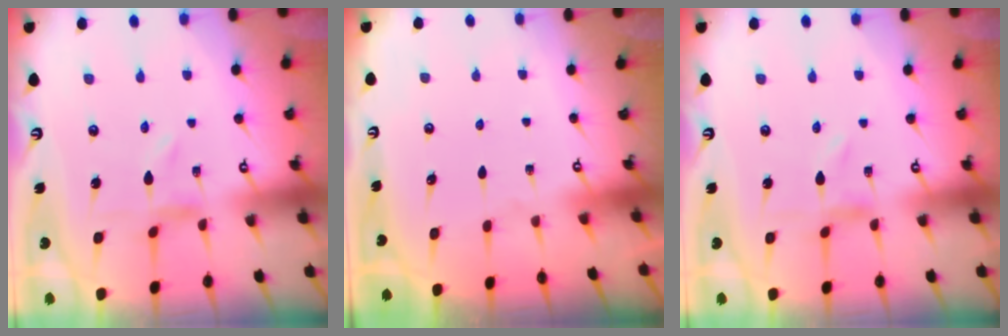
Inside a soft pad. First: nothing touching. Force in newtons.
{"total": 0.0}
{"total": 0.0}